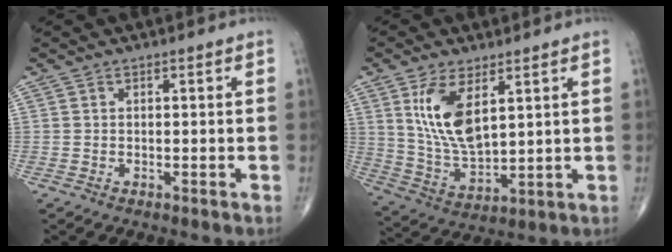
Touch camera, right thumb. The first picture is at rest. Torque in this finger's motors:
{"motor_torque": [-0.93, 1.70, 1.21, 0.53, 0.14]}